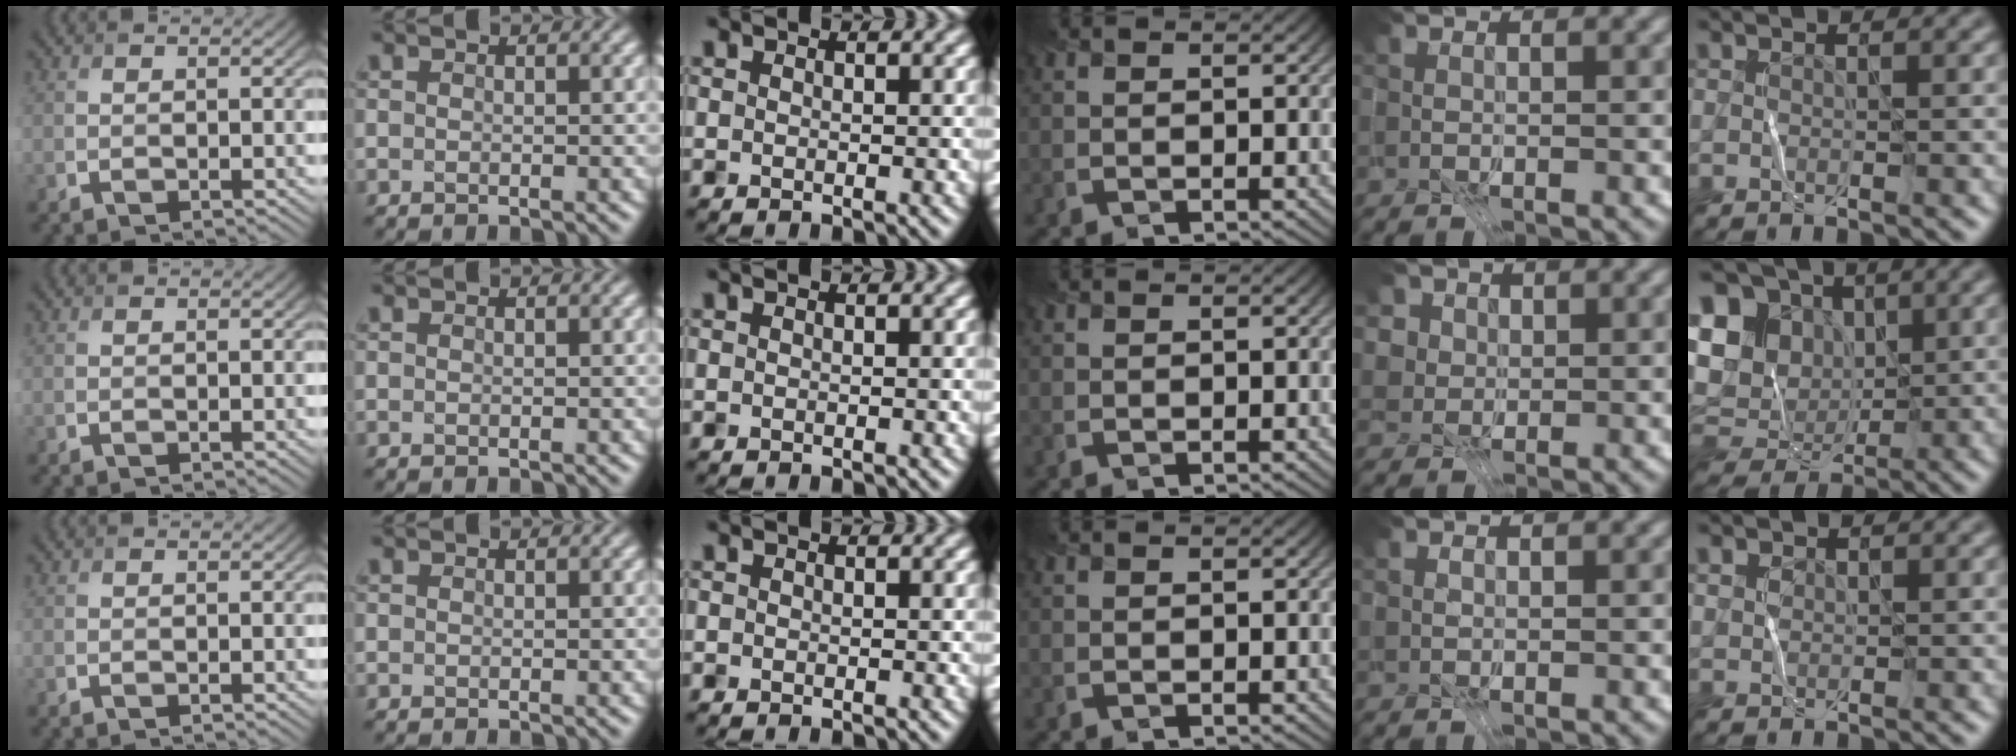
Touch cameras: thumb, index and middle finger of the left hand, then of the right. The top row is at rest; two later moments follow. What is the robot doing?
{"motion": "fold", "object": "coffee filter"}